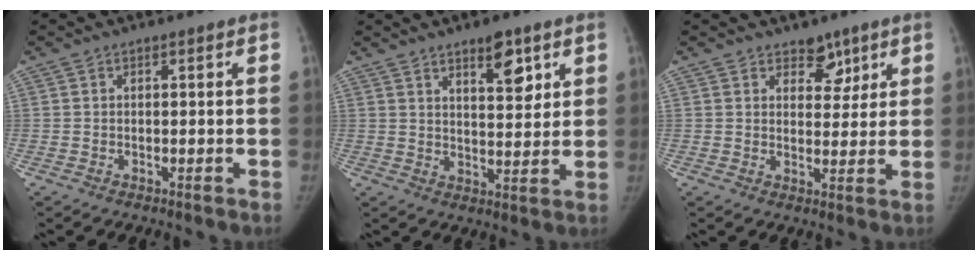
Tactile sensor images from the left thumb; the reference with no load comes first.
{"total": 7.6, "force": [4.4, 3.0, 5.4], "torque": [-0.061, -0.029, 0.066]}
{"total": 5.0, "force": [3.3, 3.2, 2.0], "torque": [0.007, -0.020, 0.050]}